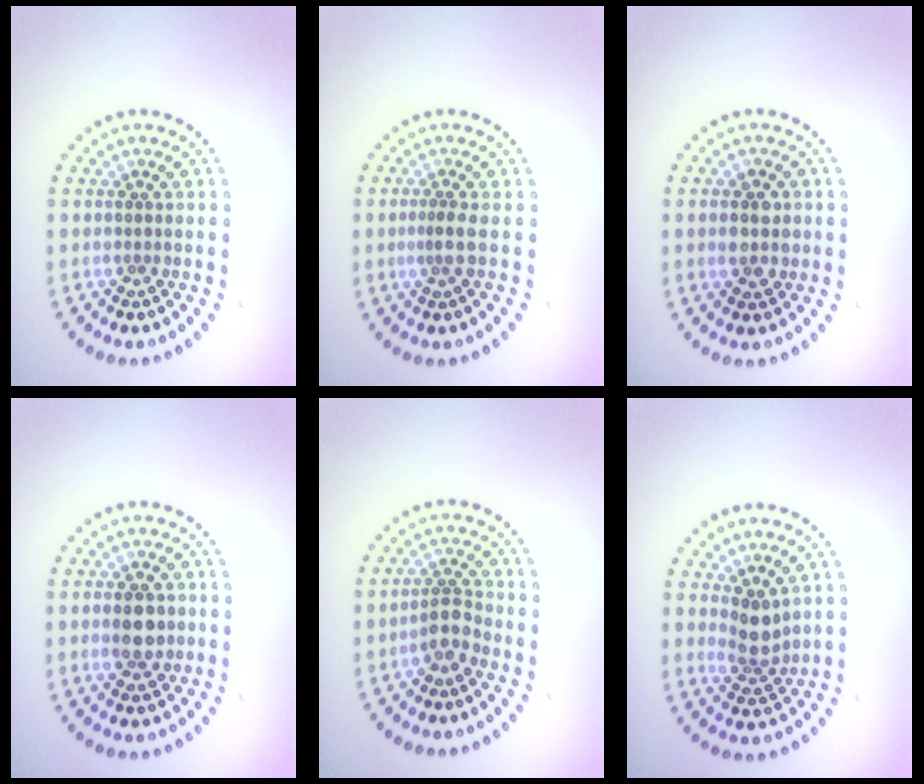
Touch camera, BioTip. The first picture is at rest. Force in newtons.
{"total": 1.2, "press": 0.8, "slide": 0.9}
{"total": 2.4, "press": 2.4, "slide": 0.3}
{"total": 3.3, "press": 3.3, "slide": 0.0}
{"total": 2.2, "press": 1.8, "slide": 1.3}
{"total": 2.5, "press": 1.9, "slide": 1.6}